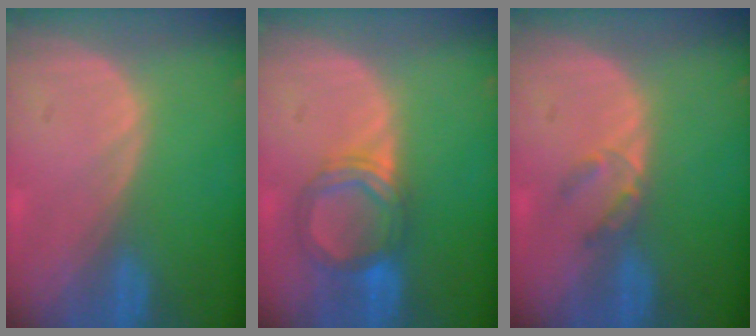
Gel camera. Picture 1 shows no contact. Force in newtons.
{"total": 5.5, "press": 5.5, "slide": 0.7}
{"total": 2.5, "press": 2.3, "slide": 1.0}